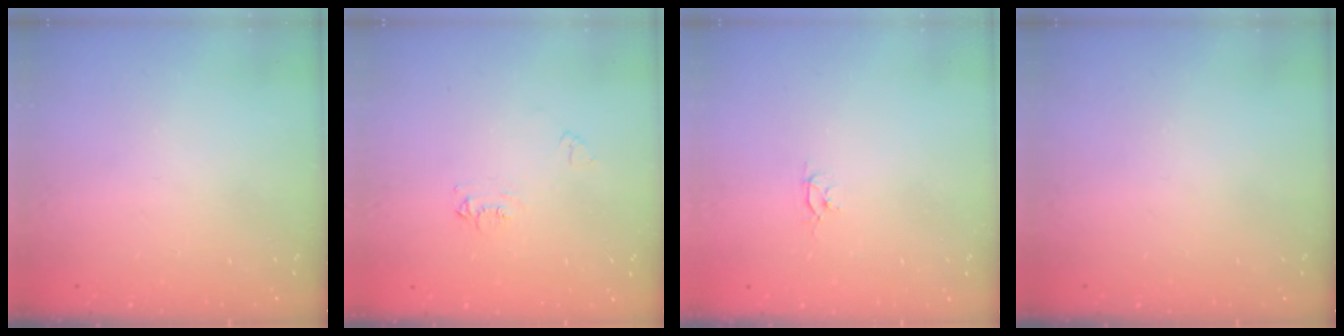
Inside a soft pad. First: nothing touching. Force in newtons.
{"total": 5.0, "press": 5.0, "slide": 0.6}
{"total": 2.6, "press": 2.6, "slide": 0.3}
{"total": 0.0}